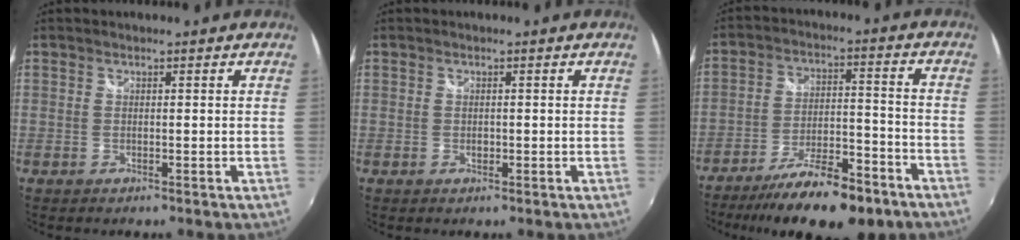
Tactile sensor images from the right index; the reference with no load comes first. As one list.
[{"total": 0.9, "force": [-0.2, 0.7, 0.6], "torque": [-0.009, 0.000, -0.003]}, {"total": 18.1, "force": [-13.7, 5.2, 10.6], "torque": [-0.191, -0.015, -0.204]}]